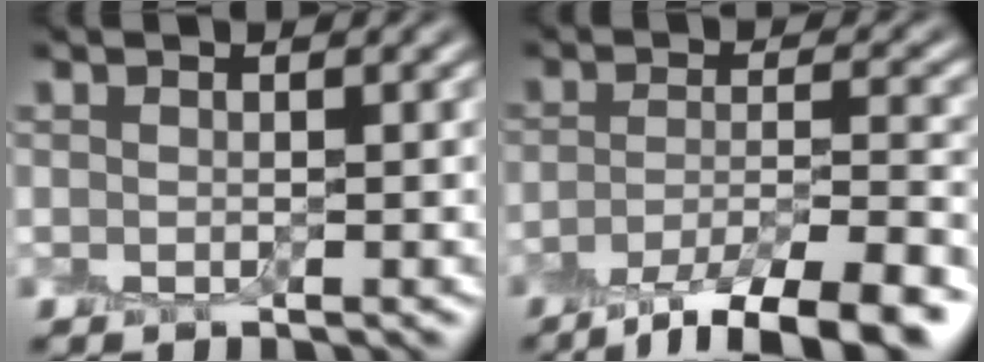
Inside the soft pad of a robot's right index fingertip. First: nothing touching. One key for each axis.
{"total": 8.9, "fx": -5.9, "fy": 2.3, "fz": 6.2, "tx": -0.089, "ty": -0.007, "tz": -0.097}